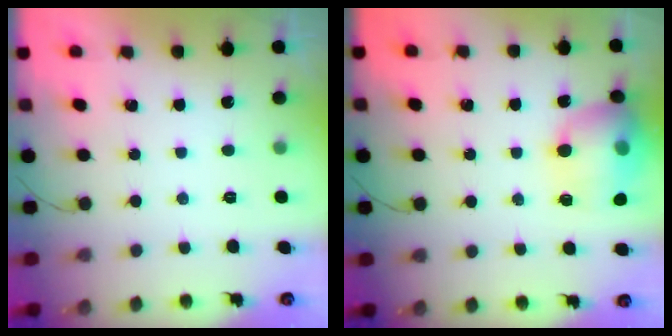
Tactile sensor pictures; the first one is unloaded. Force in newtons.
{"total": 16.6, "press": 16.5, "slide": 2.0}